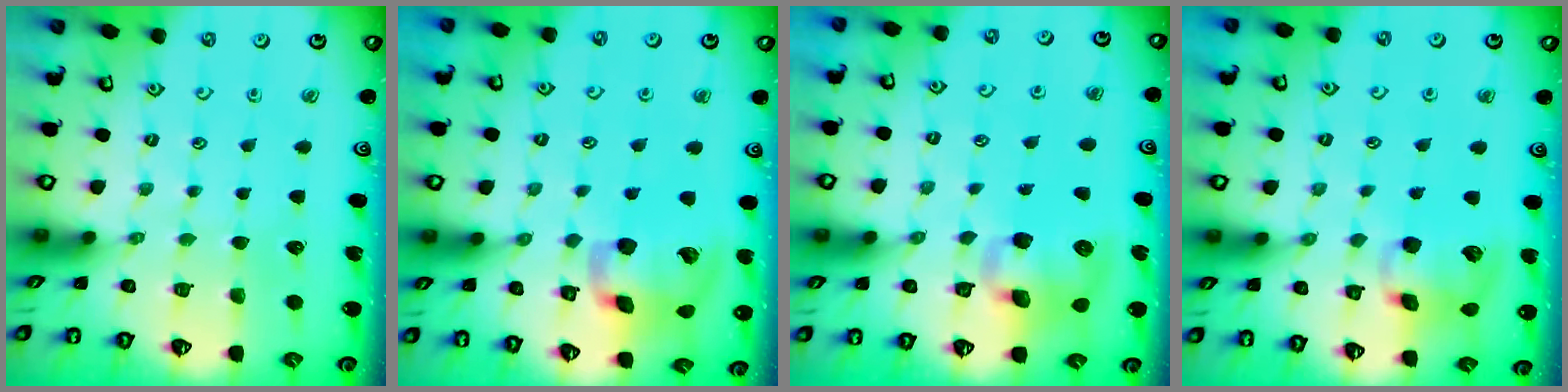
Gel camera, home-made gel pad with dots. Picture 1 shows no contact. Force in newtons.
{"total": 14.6, "press": 14.4, "slide": 2.4}
{"total": 9.4, "press": 9.3, "slide": 1.8}
{"total": 11.4, "press": 11.2, "slide": 2.1}